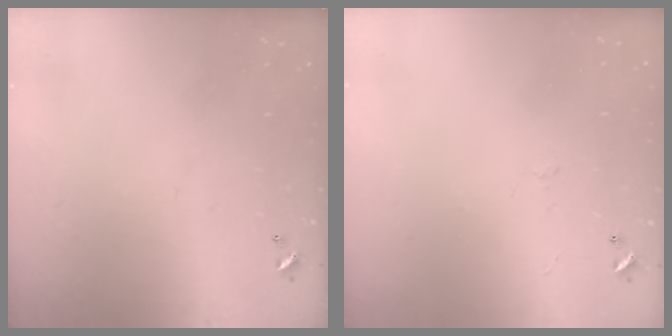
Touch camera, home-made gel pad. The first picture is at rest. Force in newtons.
{"total": 0.5, "press": 0.1, "slide": 0.5}